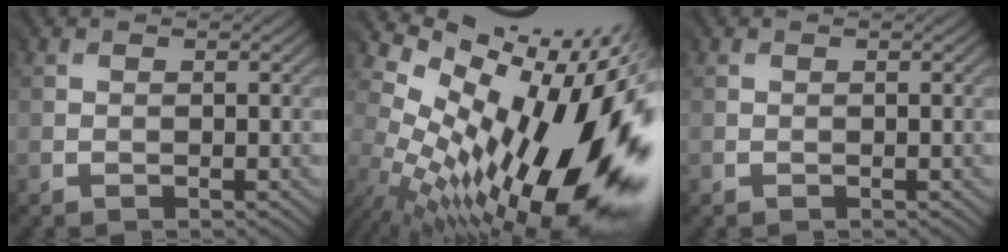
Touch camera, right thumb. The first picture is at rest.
{"total": 18.4, "force": [0.1, 8.6, 16.3], "torque": [-0.220, -0.045, 0.014]}
{"total": 0.0}